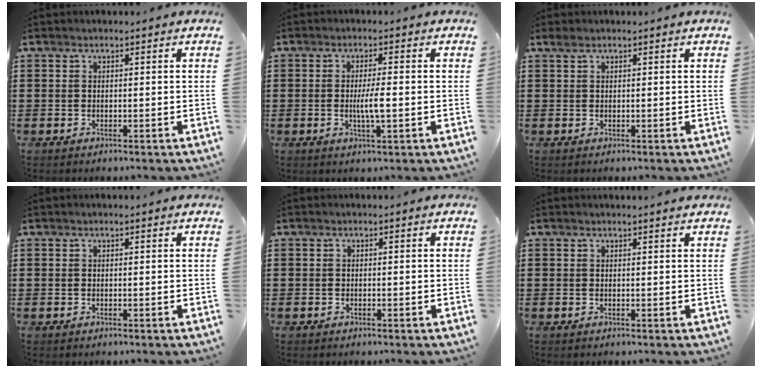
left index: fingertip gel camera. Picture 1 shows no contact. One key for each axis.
{"total": 3.9, "fx": -0.3, "fy": 0.6, "fz": 3.8, "tx": -0.075, "ty": -0.005, "tz": -0.008}
{"total": 0.9, "fx": 0.5, "fy": 0.4, "fz": 0.6, "tx": -0.014, "ty": 0.003, "tz": 0.009}
{"total": 0.0}
{"total": 0.0}
{"total": 0.7, "fx": 0.6, "fy": 0.0, "fz": 0.2, "tx": -0.006, "ty": -0.002, "tz": 0.013}